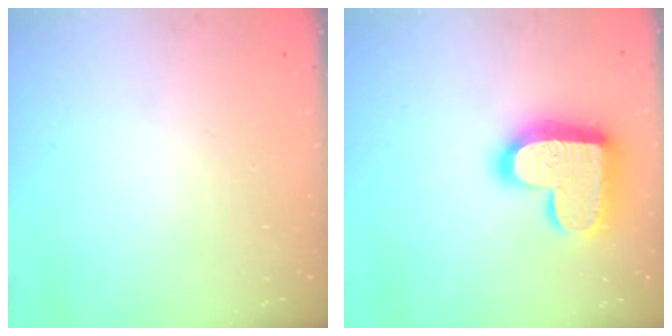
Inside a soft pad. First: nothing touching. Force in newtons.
{"total": 19.2, "press": 19.2, "slide": 1.3}